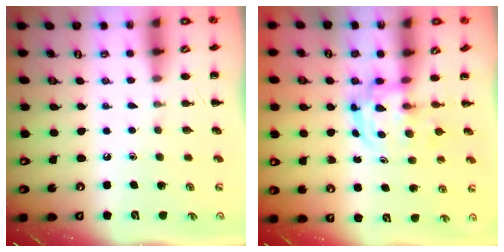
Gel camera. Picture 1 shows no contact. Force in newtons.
{"total": 2.7, "press": 2.7, "slide": 0.3}